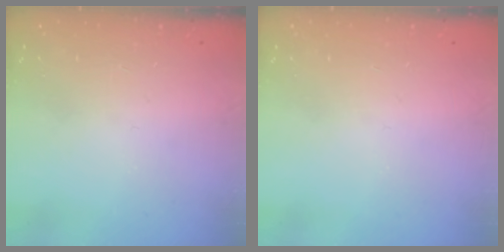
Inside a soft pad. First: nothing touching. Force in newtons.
{"total": 0.0}